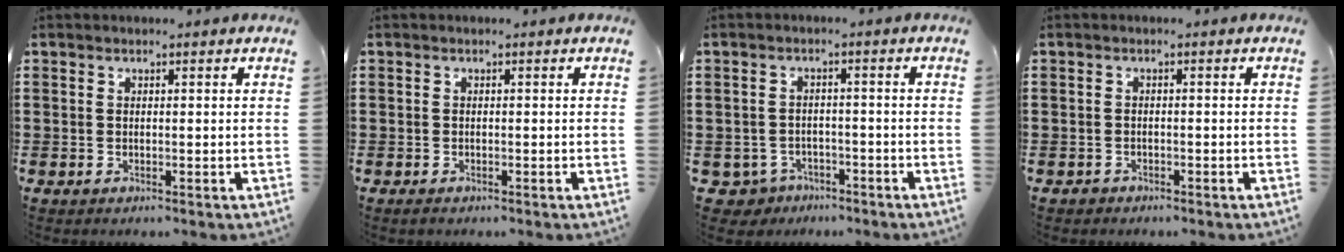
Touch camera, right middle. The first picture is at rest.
{"total": 0.7, "force": [-0.6, 0.5, 0.1], "torque": [-0.003, 0.001, -0.012]}
{"total": 3.1, "force": [-2.7, 1.5, 0.1], "torque": [-0.027, -0.003, -0.063]}
{"total": 1.2, "force": [-1.0, 0.6, -0.1], "torque": [-0.002, 0.004, -0.024]}